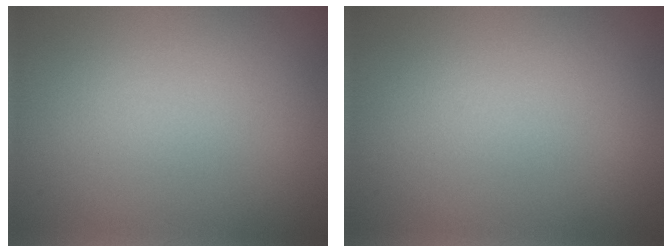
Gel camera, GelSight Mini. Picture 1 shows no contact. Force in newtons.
{"total": 0.0}